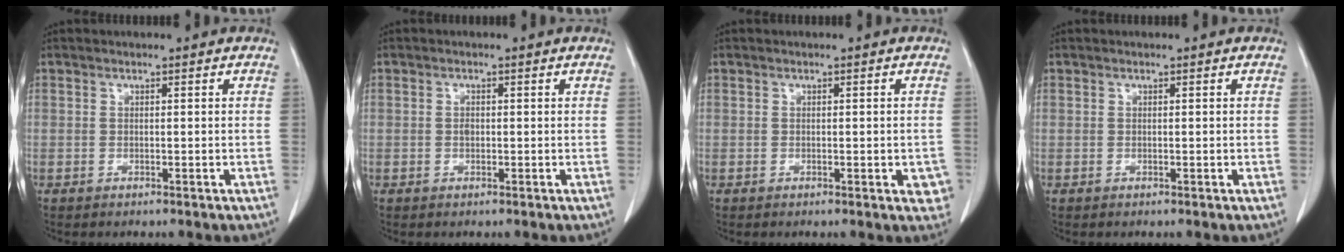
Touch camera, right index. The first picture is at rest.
{"total": 1.0, "force": [0.0, 0.6, 0.7], "torque": [-0.014, 0.002, -0.001]}
{"total": 3.2, "force": [-0.8, 1.3, 2.9], "torque": [-0.017, 0.000, -0.005]}
{"total": 0.0}